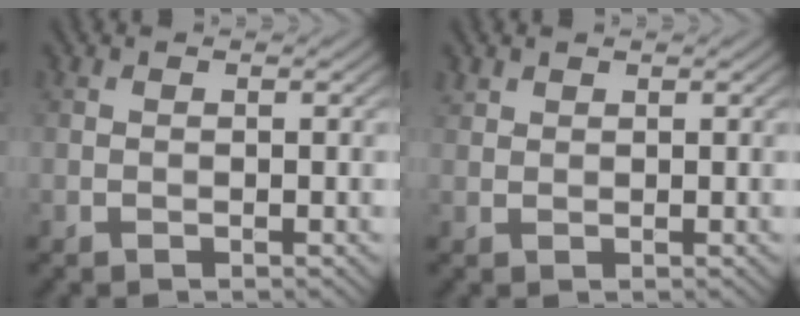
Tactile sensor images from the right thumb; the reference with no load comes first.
{"total": 1.1, "force": [0.9, 0.5, 0.2], "torque": [-0.007, 0.002, 0.023]}